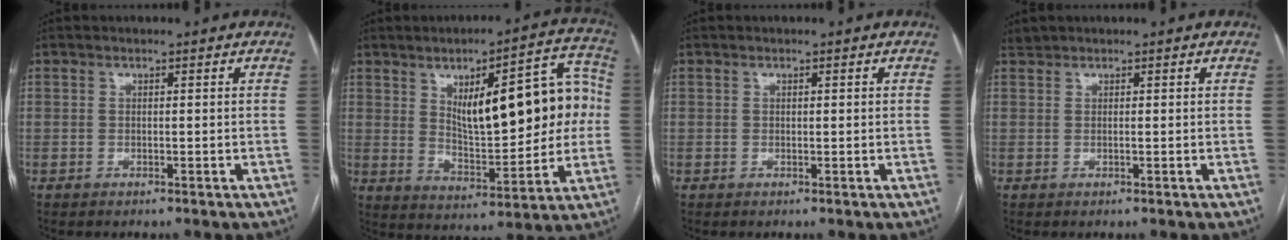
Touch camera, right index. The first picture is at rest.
{"total": 18.2, "force": [3.3, 6.3, 16.8], "torque": [-0.226, 0.033, 0.059]}
{"total": 0.0}
{"total": 0.6, "force": [0.6, 0.1, 0.2], "torque": [-0.009, 0.011, 0.015]}